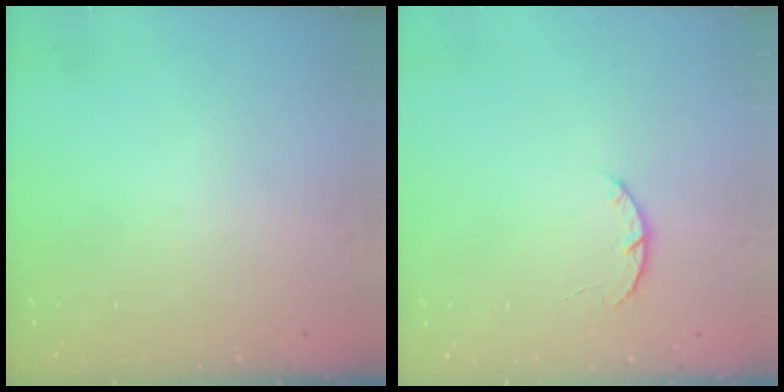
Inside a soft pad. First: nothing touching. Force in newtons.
{"total": 3.4, "press": 3.4, "slide": 0.6}